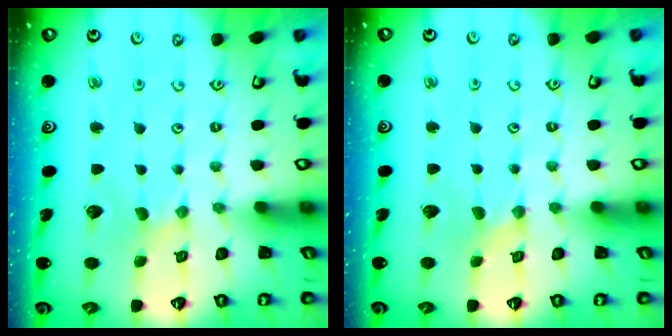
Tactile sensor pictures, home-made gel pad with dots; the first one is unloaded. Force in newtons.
{"total": 1.6, "press": 1.5, "slide": 0.4}